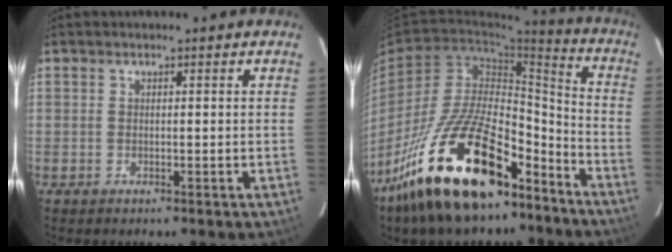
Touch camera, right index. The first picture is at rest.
{"total": 26.1, "force": [-17.9, 10.5, 15.8], "torque": [-0.284, 0.006, -0.287]}